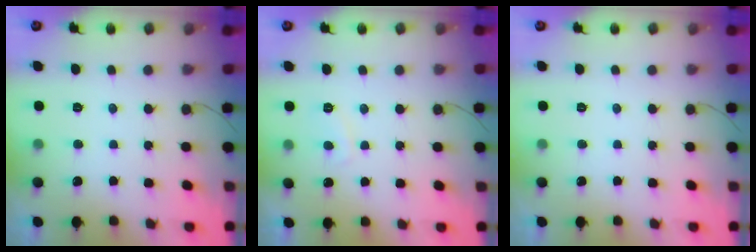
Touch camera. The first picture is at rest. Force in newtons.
{"total": 2.2, "press": 2.2, "slide": 0.6}
{"total": 0.0}